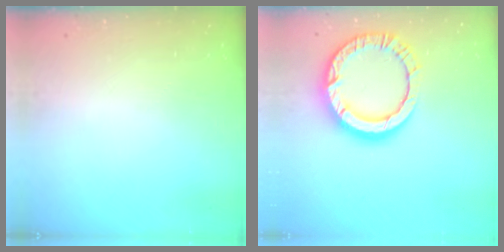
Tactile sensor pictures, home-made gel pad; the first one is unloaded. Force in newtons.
{"total": 16.2, "press": 16.1, "slide": 1.6}